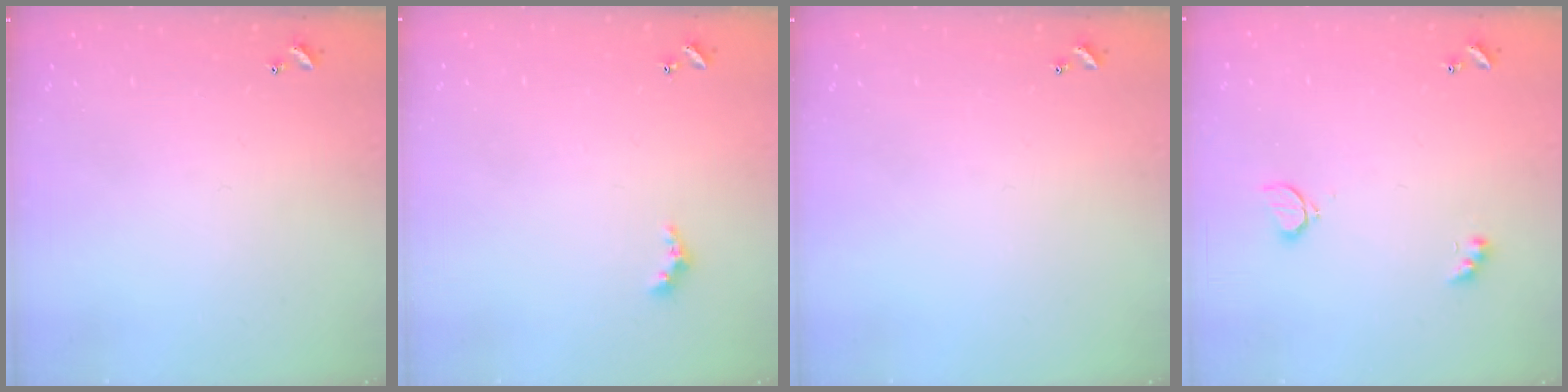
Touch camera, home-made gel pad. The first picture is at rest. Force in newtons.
{"total": 2.4, "press": 2.3, "slide": 0.5}
{"total": 0.0}
{"total": 2.9, "press": 2.8, "slide": 0.7}